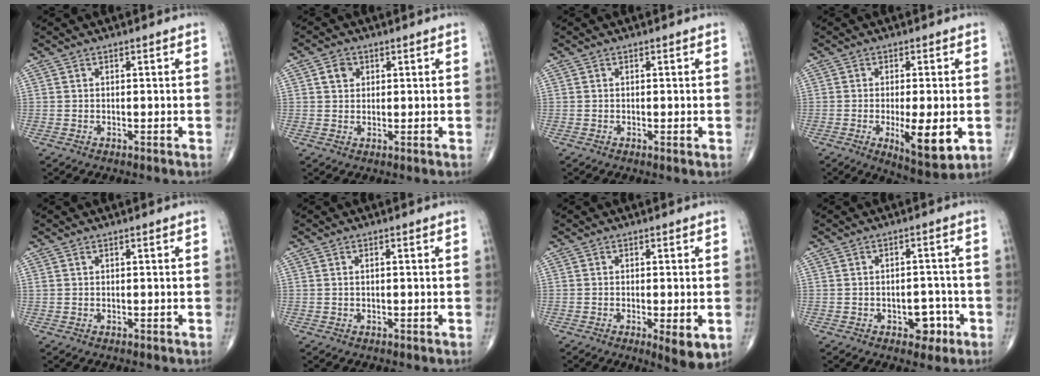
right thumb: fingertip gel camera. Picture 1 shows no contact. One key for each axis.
{"total": 3.0, "fx": 1.1, "fy": 2.4, "fz": 1.4, "tx": -0.013, "ty": -0.001, "tz": 0.017}
{"total": 0.6, "fx": -0.1, "fy": 0.0, "fz": 0.6, "tx": -0.012, "ty": -0.004, "tz": -0.002}
{"total": 10.0, "fx": -2.3, "fy": 2.9, "fz": 9.3, "tx": -0.134, "ty": -0.023, "tz": -0.029}
{"total": 0.0}
{"total": 0.5, "fx": 0.1, "fy": 0.1, "fz": 0.5, "tx": -0.013, "ty": 0.001, "tz": 0.002}
{"total": 5.5, "fx": -1.5, "fy": 1.4, "fz": 5.1, "tx": -0.075, "ty": -0.016, "tz": -0.021}
{"total": 4.8, "fx": -2.1, "fy": 3.1, "fz": 3.0, "tx": -0.014, "ty": 0.019, "tz": -0.025}